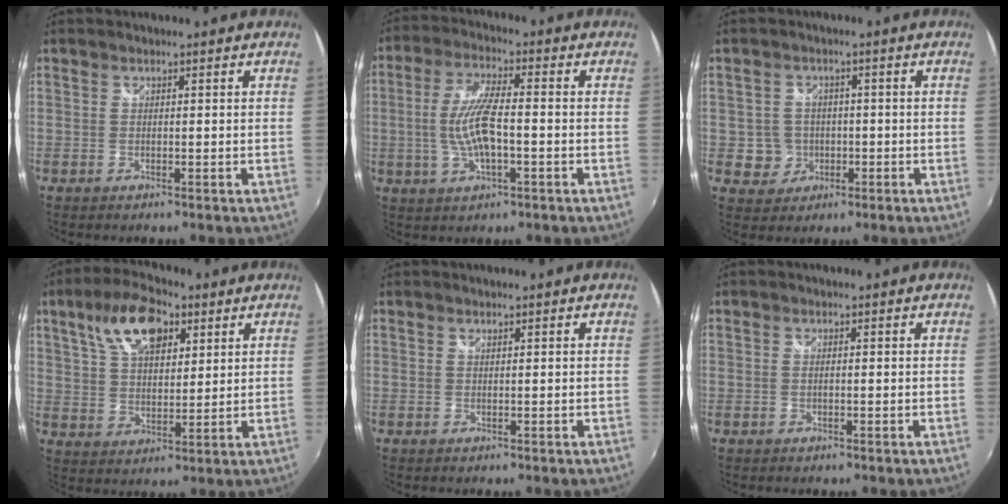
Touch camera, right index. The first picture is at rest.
{"total": 9.4, "force": [-1.7, 2.6, 8.8], "torque": [-0.175, -0.001, -0.032]}
{"total": 4.9, "force": [-0.9, 4.8, 0.6], "torque": [-0.017, 0.017, -0.003]}
{"total": 12.7, "force": [6.4, 6.2, 9.0], "torque": [-0.169, 0.029, 0.114]}
{"total": 0.0}
{"total": 0.7, "force": [-0.1, 0.3, 0.7], "torque": [-0.015, 0.000, -0.005]}